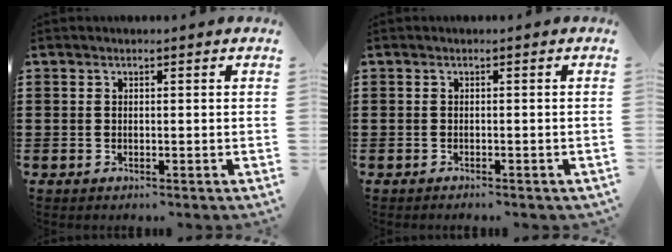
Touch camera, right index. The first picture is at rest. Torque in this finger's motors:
{"motor_torque": [0.67, 0.52, 0.18, 0.02]}